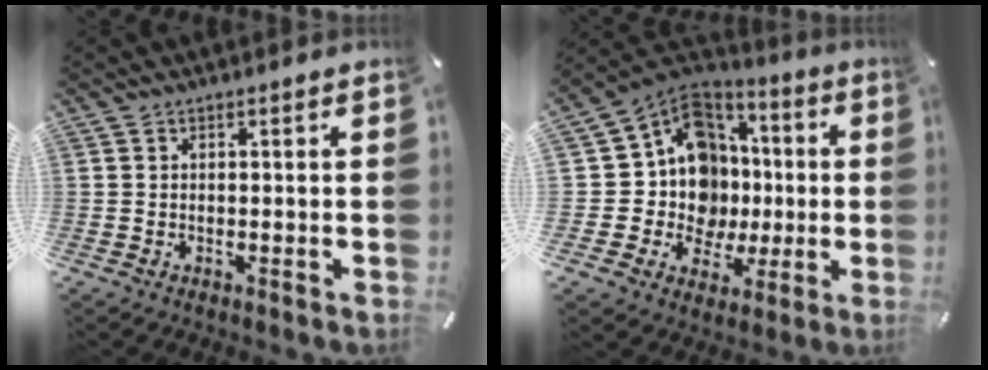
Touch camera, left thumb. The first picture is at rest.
{"total": 14.8, "force": [0.7, 13.7, 5.6], "torque": [-0.120, -0.031, 0.030]}